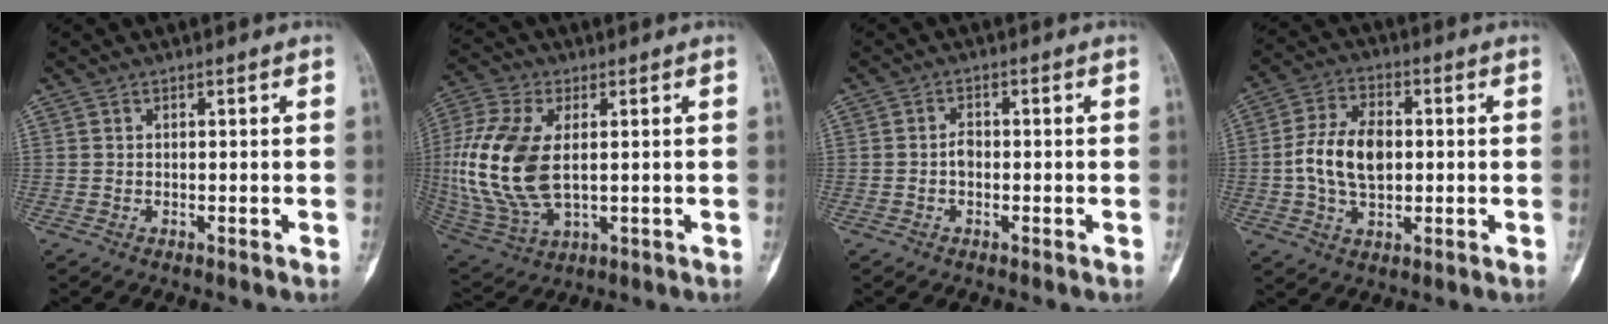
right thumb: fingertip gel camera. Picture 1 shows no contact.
{"total": 18.5, "force": [1.2, 10.4, 15.3], "torque": [-0.346, -0.010, 0.032]}
{"total": 2.0, "force": [-0.4, 1.4, 1.5], "torque": [-0.019, 0.006, -0.010]}
{"total": 11.2, "force": [-0.1, 7.0, 8.8], "torque": [-0.155, 0.013, -0.003]}